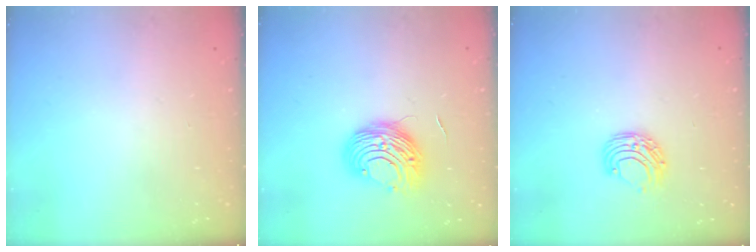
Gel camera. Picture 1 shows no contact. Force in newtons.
{"total": 9.3, "press": 9.3, "slide": 0.4}
{"total": 6.8, "press": 6.7, "slide": 0.6}